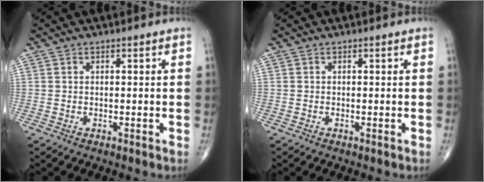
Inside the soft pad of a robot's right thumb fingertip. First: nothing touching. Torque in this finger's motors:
{"motor_torque": [0.19, 1.24, 0.36, 0.18, 0.00]}